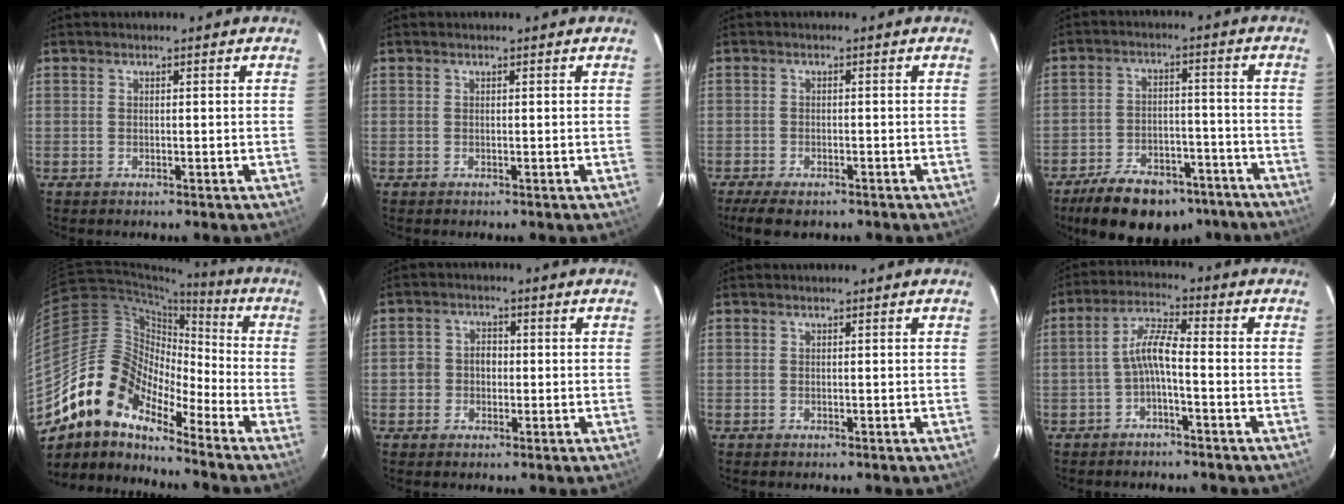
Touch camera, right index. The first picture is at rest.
{"total": 0.0}
{"total": 6.4, "force": [-4.9, 2.3, 3.4], "torque": [-0.086, -0.021, -0.082]}
{"total": 17.9, "force": [-13.8, 8.0, 8.3], "torque": [-0.165, 0.008, -0.186]}
{"total": 14.8, "force": [-11.5, 5.9, 7.3], "torque": [-0.118, 0.010, -0.233]}
{"total": 4.0, "force": [-0.9, 3.6, 1.3], "torque": [-0.026, 0.012, -0.017]}
{"total": 0.0}
{"total": 5.2, "force": [-2.0, 0.8, 4.7], "torque": [-0.106, 0.016, -0.038]}